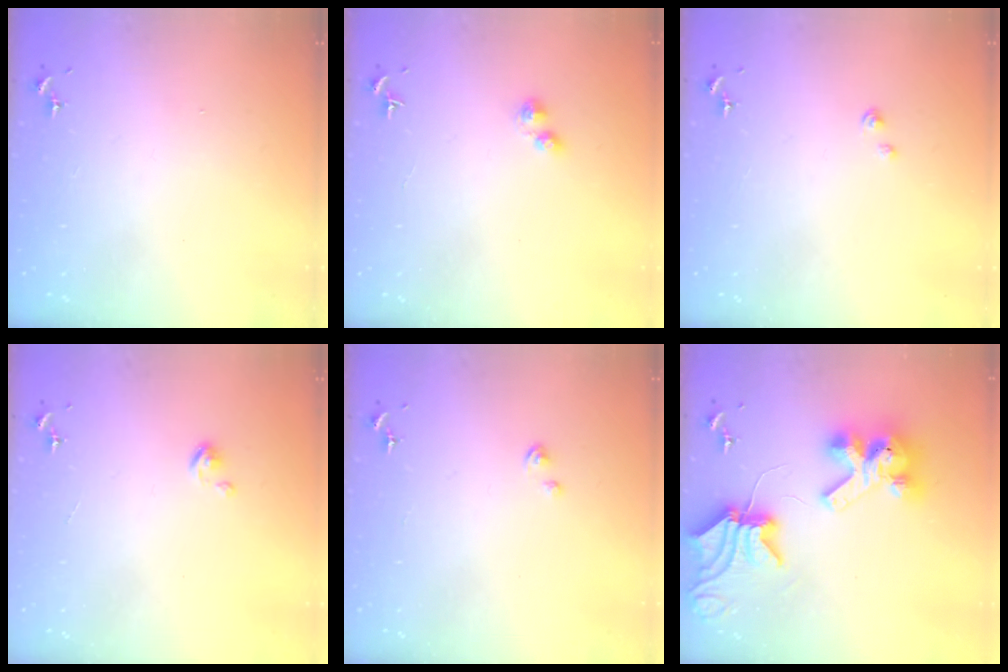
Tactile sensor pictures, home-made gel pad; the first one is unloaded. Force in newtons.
{"total": 2.5, "press": 2.5, "slide": 0.4}
{"total": 2.3, "press": 2.3, "slide": 0.3}
{"total": 3.7, "press": 3.7, "slide": 0.3}
{"total": 1.1, "press": 1.1, "slide": 0.1}
{"total": 14.5, "press": 14.3, "slide": 1.8}